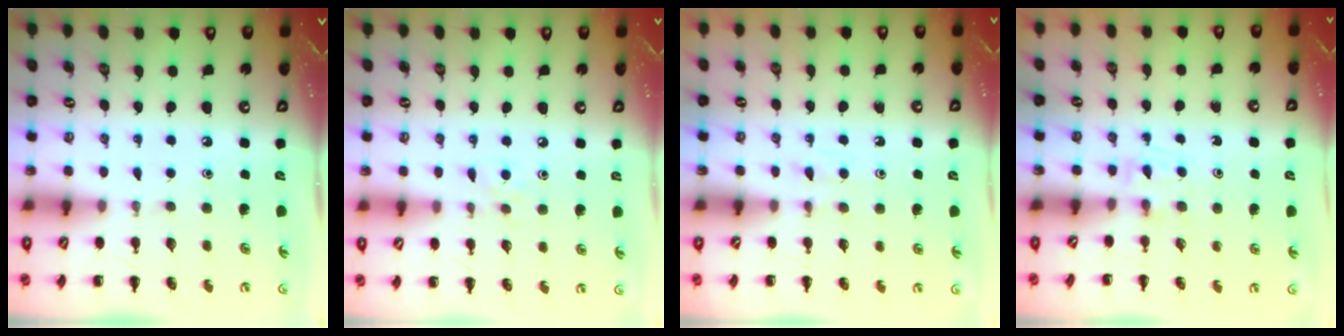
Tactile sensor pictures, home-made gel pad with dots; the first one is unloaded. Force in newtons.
{"total": 4.3, "press": 4.1, "slide": 1.2}
{"total": 3.0, "press": 2.7, "slide": 1.4}
{"total": 2.8, "press": 2.5, "slide": 1.1}